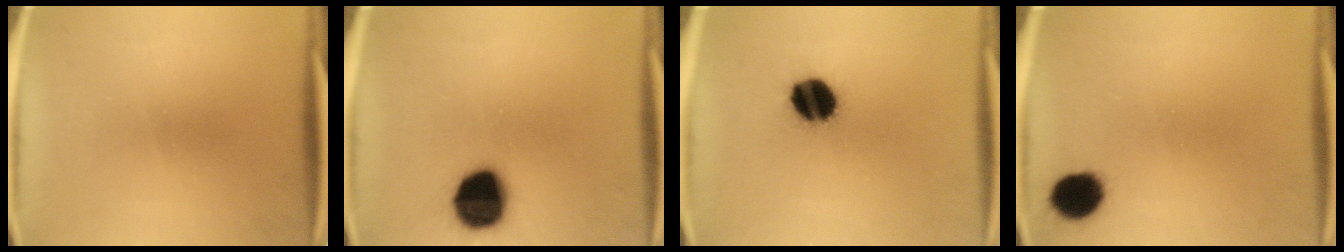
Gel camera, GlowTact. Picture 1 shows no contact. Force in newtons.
{"total": 15.2}
{"total": 12.1}
{"total": 7.4}